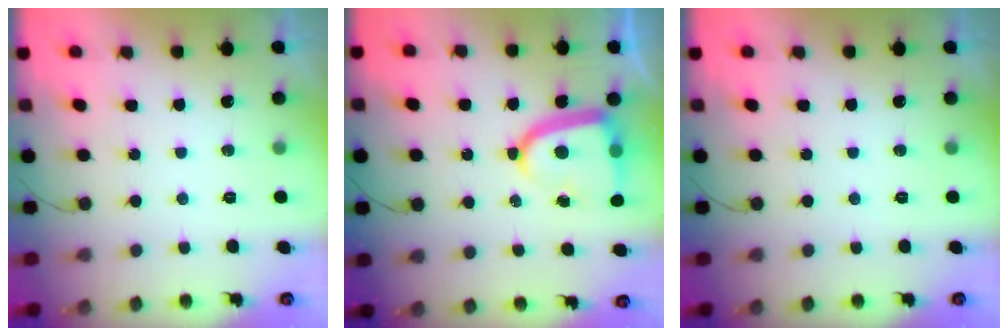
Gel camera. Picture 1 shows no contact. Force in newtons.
{"total": 13.5, "press": 13.5, "slide": 1.2}
{"total": 0.0}